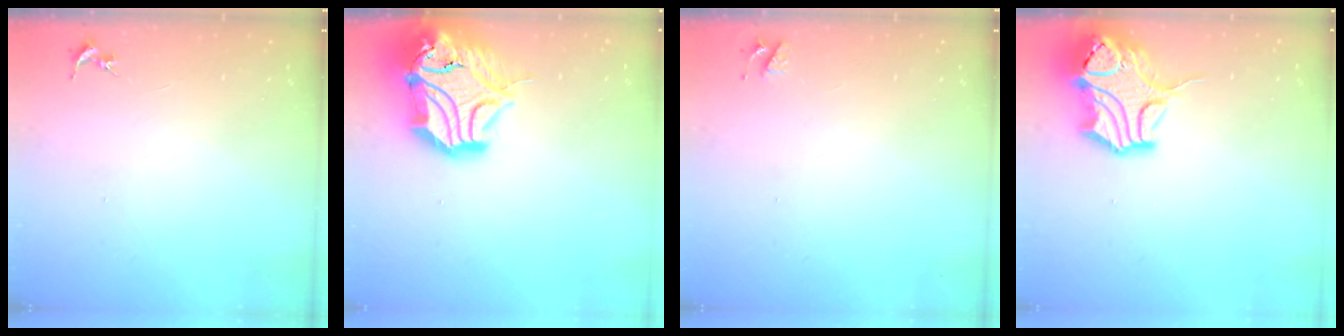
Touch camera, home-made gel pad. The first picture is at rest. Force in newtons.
{"total": 21.9, "press": 21.7, "slide": 2.9}
{"total": 3.6, "press": 3.5, "slide": 0.6}
{"total": 15.2, "press": 15.0, "slide": 2.4}